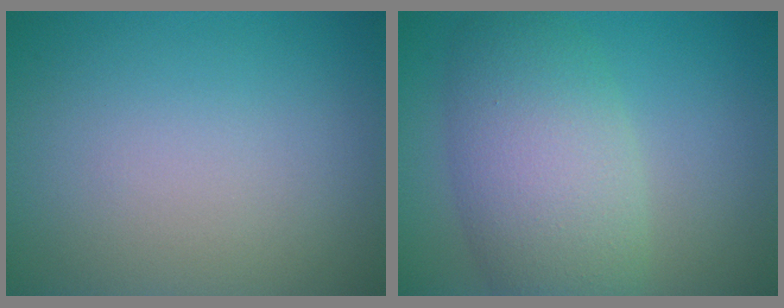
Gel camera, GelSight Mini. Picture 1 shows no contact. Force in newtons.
{"total": 7.5, "press": 7.5, "slide": 0.2}